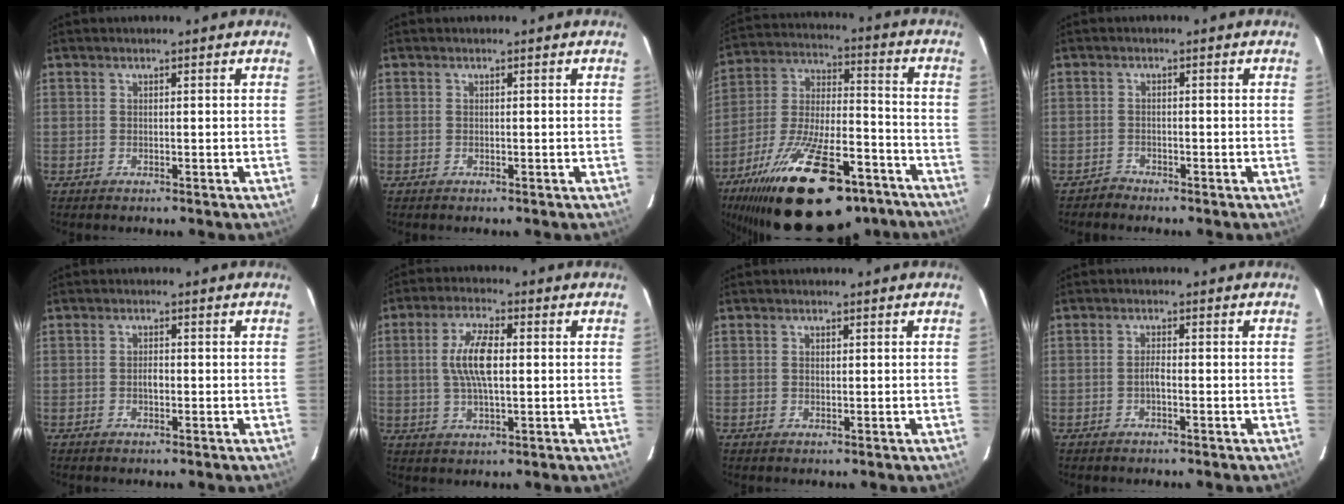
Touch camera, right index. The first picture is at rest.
{"total": 0.0}
{"total": 30.0, "force": [-20.1, 11.5, 19.1], "torque": [-0.350, -0.012, -0.302]}
{"total": 1.4, "force": [-1.2, 0.5, -0.5], "torque": [0.006, 0.010, -0.024]}
{"total": 1.5, "force": [-0.4, 0.8, 1.2], "torque": [-0.020, 0.003, -0.008]}
{"total": 8.3, "force": [0.8, 2.8, 7.8], "torque": [-0.152, 0.009, 0.014]}
{"total": 0.6, "force": [0.2, 0.4, 0.4], "torque": [-0.007, 0.003, 0.004]}
{"total": 1.3, "force": [-0.7, 0.2, 1.1], "torque": [-0.023, 0.005, -0.015]}